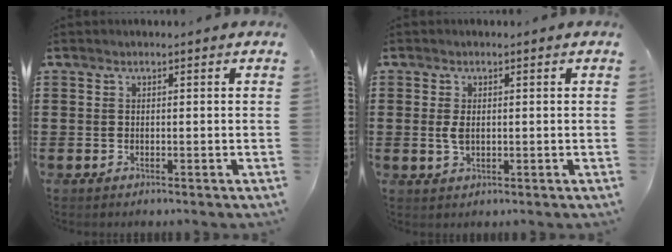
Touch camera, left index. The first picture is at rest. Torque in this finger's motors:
{"motor_torque": [0.27, 0.08, 0.23, 0.03]}